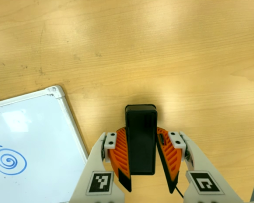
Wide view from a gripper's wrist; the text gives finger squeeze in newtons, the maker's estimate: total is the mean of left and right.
{"total": 7.4, "left": 6.5, "right": 8.3}